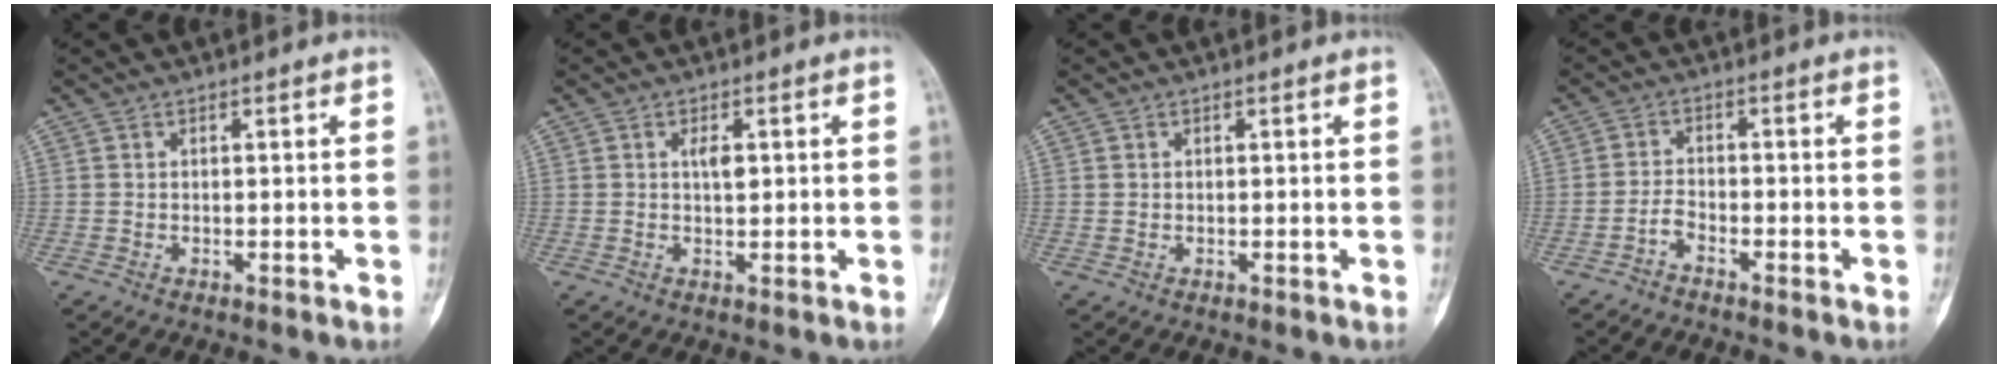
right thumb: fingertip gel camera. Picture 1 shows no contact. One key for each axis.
{"total": 2.2, "fx": 0.6, "fy": 1.0, "fz": 1.8, "tx": -0.026, "ty": 0.001, "tz": 0.009}
{"total": 0.5, "fx": 0.1, "fy": 0.5, "fz": 0.1, "tx": -0.001, "ty": 0.002, "tz": 0.004}
{"total": 2.2, "fx": -1.8, "fy": 0.7, "fz": 1.0, "tx": -0.020, "ty": 0.017, "tz": -0.038}